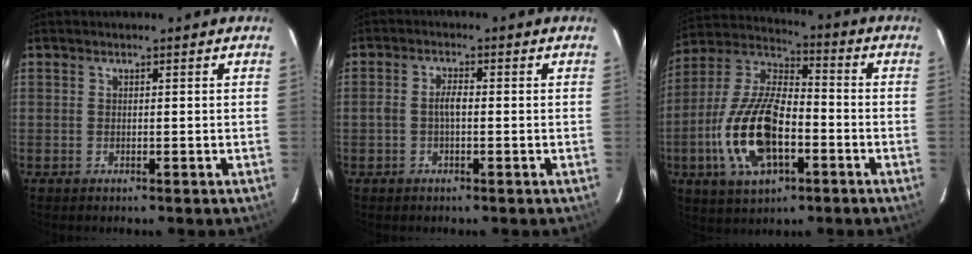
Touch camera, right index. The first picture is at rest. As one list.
[{"total": 2.5, "force": [-0.4, 1.0, 2.3], "torque": [-0.046, 0.006, -0.008]}, {"total": 18.0, "force": [-5.4, 8.3, 15.0], "torque": [-0.319, -0.002, -0.098]}]